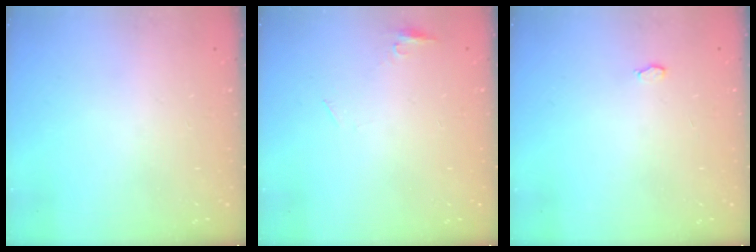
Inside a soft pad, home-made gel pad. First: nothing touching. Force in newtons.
{"total": 4.7, "press": 4.6, "slide": 0.5}
{"total": 2.8, "press": 2.8, "slide": 0.3}